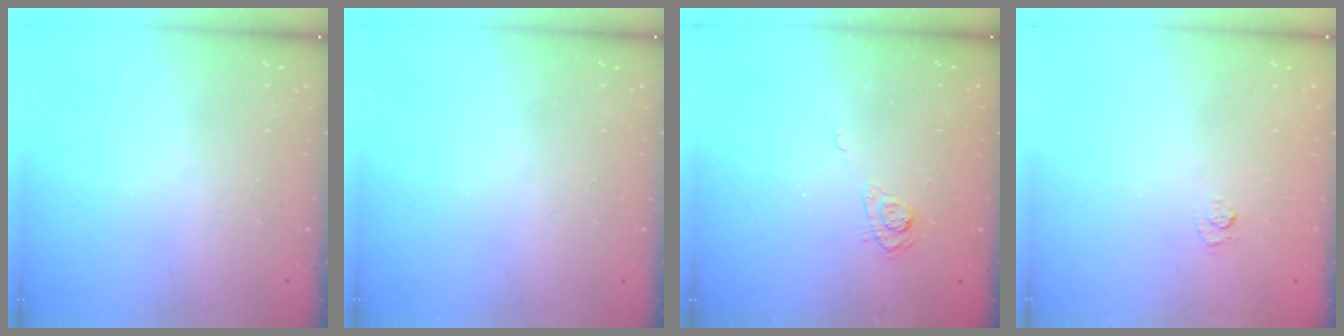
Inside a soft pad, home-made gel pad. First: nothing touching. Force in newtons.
{"total": 0.0}
{"total": 4.9, "press": 4.7, "slide": 1.6}
{"total": 5.6, "press": 5.4, "slide": 1.4}